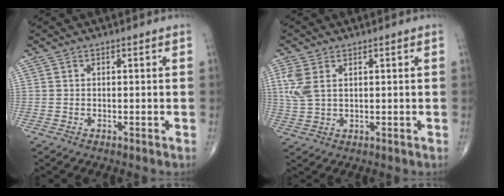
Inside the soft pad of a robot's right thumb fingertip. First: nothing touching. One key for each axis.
{"total": 5.3, "fx": 1.9, "fy": 2.9, "fz": 4.0, "tx": -0.103, "ty": 0.004, "tz": 0.047}